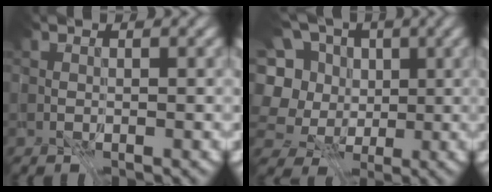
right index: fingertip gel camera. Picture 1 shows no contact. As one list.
[{"total": 6.5, "force": [-0.5, 5.5, 3.4], "torque": [-0.085, 0.006, -0.012]}]